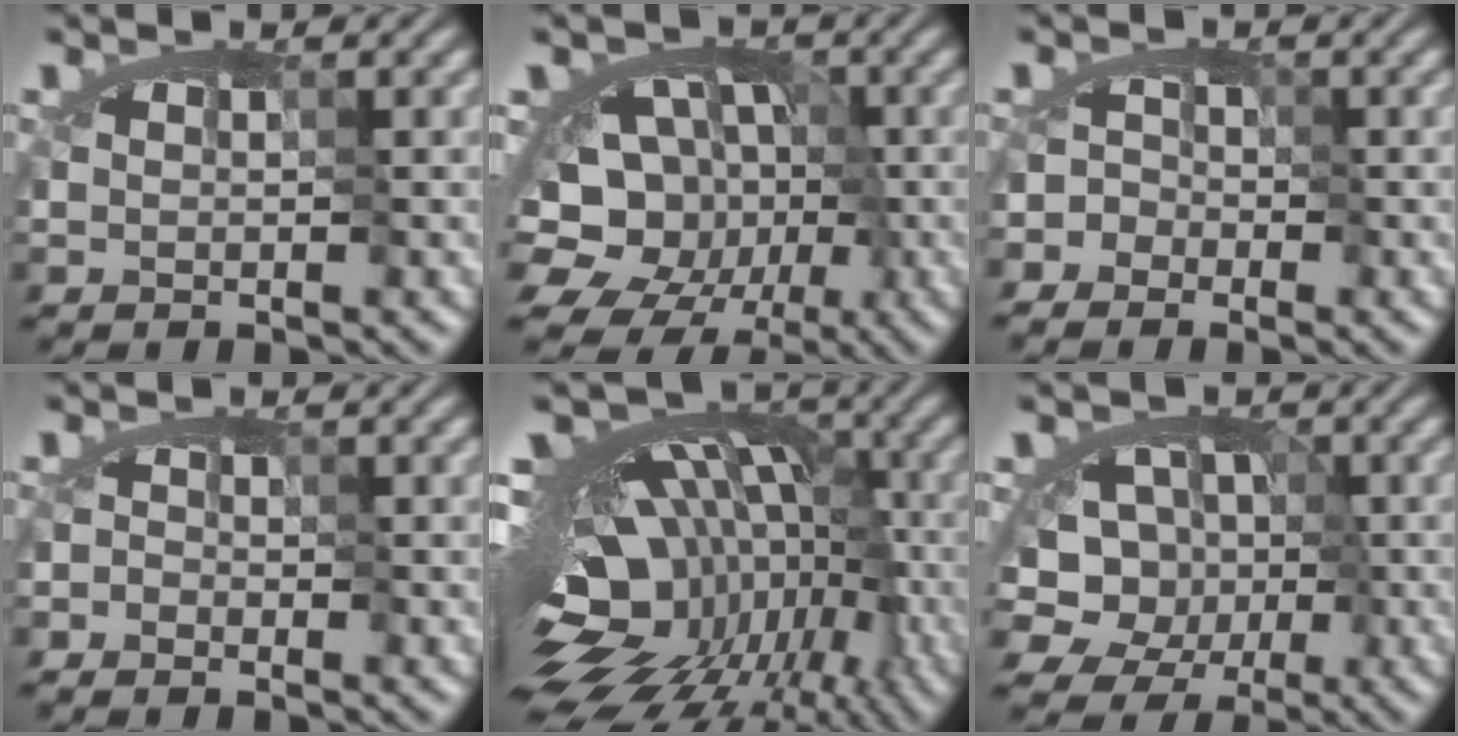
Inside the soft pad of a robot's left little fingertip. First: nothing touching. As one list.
[{"total": 13.4, "force": [-5.2, 10.8, 6.0], "torque": [-0.080, -0.003, -0.089]}, {"total": 2.1, "force": [-1.1, 1.7, 0.6], "torque": [0.004, 0.010, -0.025]}, {"total": 1.3, "force": [-1.1, -0.3, -0.6], "torque": [0.011, -0.004, -0.016]}, {"total": 16.5, "force": [-8.1, 10.0, 10.2], "torque": [-0.154, 0.007, -0.113]}, {"total": 8.7, "force": [-4.2, 7.3, 2.2], "torque": [0.001, 0.002, -0.090]}]